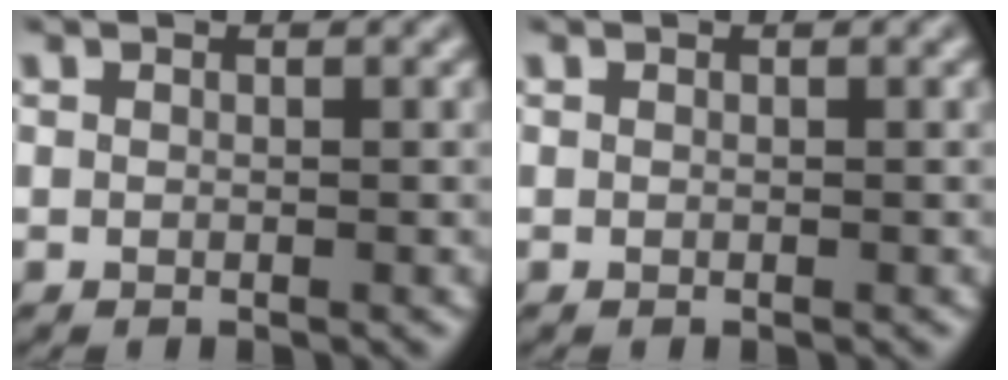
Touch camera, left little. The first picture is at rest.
{"total": 0.0}